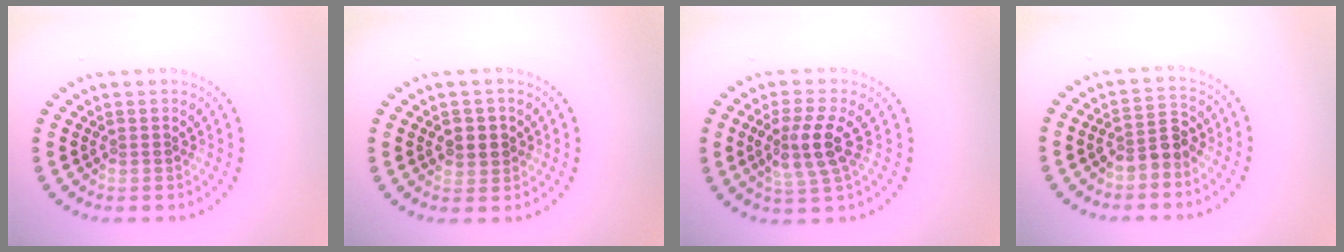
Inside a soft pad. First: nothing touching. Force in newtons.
{"total": 2.3, "press": 2.1, "slide": 0.8}
{"total": 3.7, "press": 3.3, "slide": 1.6}
{"total": 2.6, "press": 2.4, "slide": 1.0}